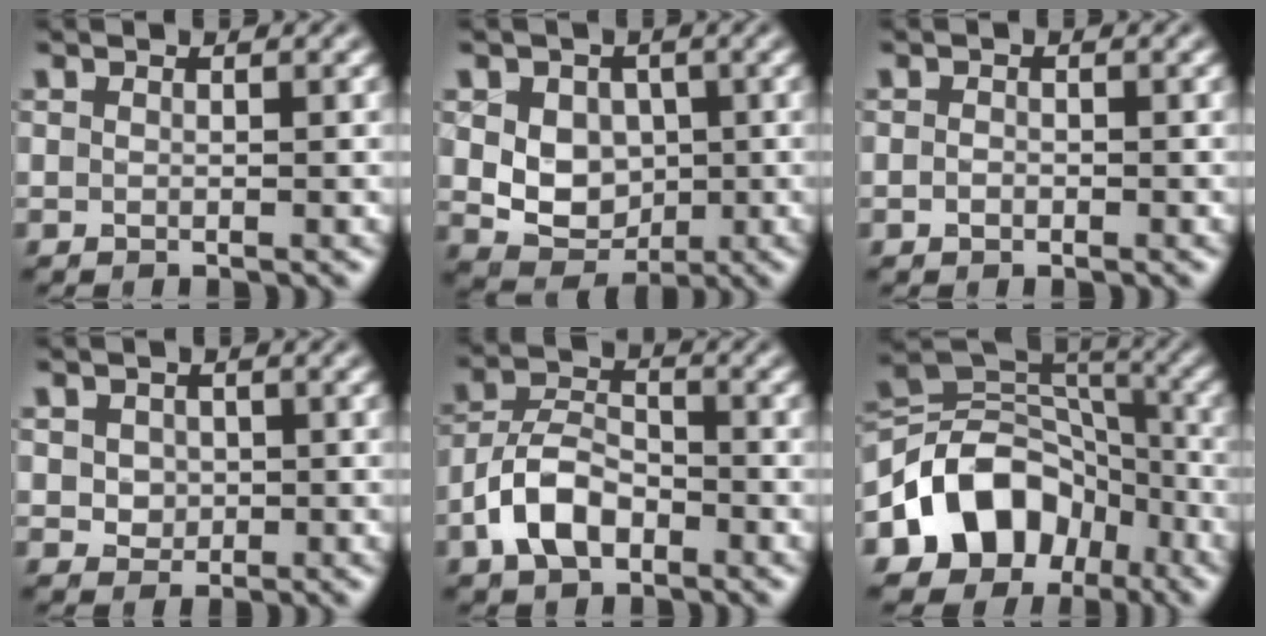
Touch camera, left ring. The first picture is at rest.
{"total": 5.7, "force": [0.7, 4.7, 3.1], "torque": [-0.052, 0.000, 0.008]}
{"total": 0.8, "force": [-0.3, 0.6, 0.4], "torque": [-0.008, -0.002, -0.007]}
{"total": 1.8, "force": [0.3, 1.6, 0.8], "torque": [-0.015, 0.001, 0.007]}
{"total": 5.1, "force": [-2.6, 3.0, 3.3], "torque": [-0.061, 0.007, -0.056]}
{"total": 9.9, "force": [-4.4, 7.5, 4.7], "torque": [-0.063, 0.012, -0.092]}